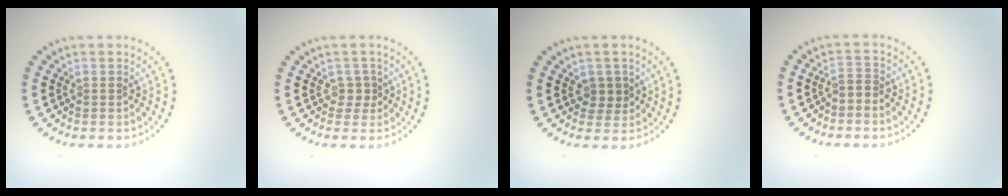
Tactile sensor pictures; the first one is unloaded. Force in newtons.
{"total": 1.4, "press": 1.0, "slide": 1.0}
{"total": 1.6, "press": 1.4, "slide": 0.9}
{"total": 0.8, "press": 0.6, "slide": 0.6}